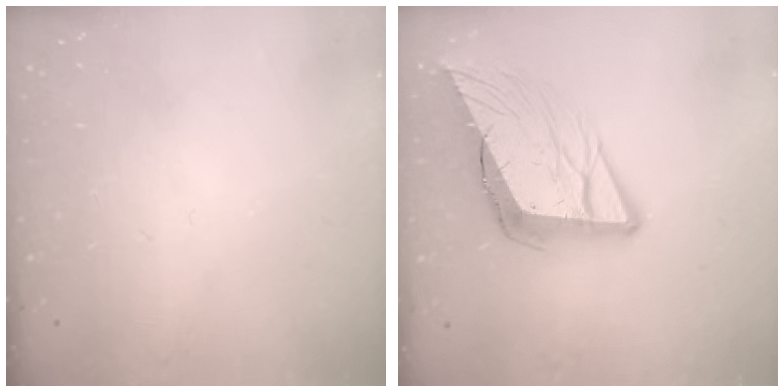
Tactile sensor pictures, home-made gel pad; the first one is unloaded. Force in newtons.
{"total": 15.9, "press": 15.6, "slide": 3.0}